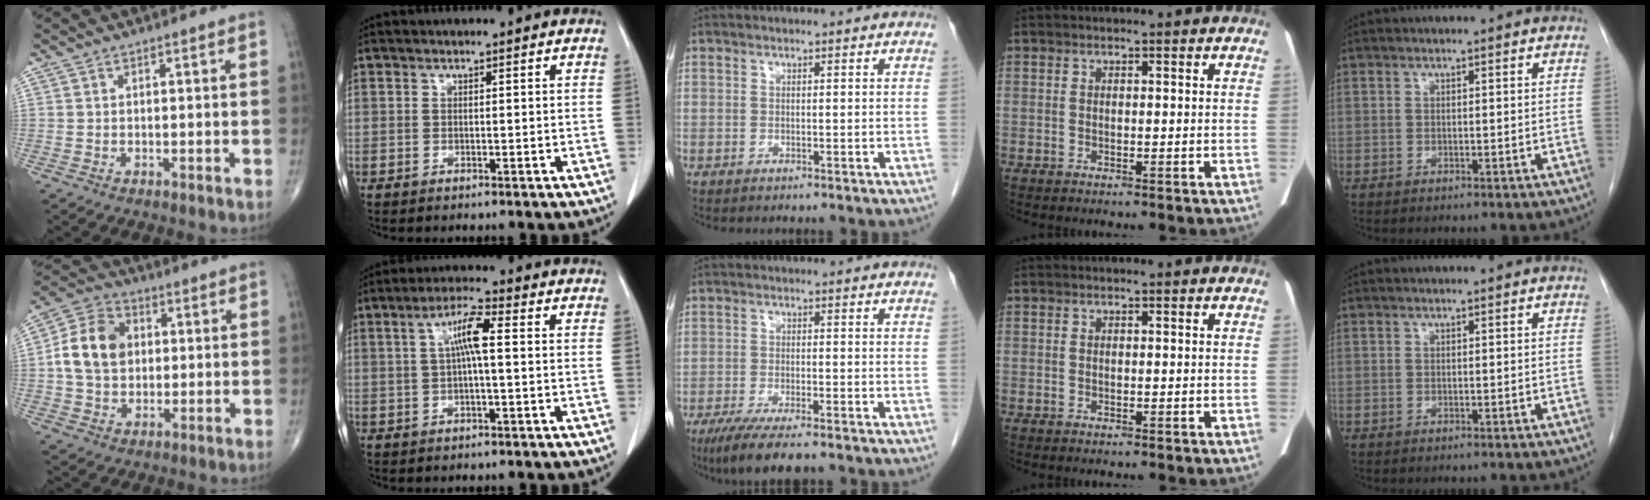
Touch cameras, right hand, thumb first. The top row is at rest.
{"thumb": {"total": 11.7, "force": [1.0, 9.0, 7.5], "torque": [-0.119, 0.016, 0.012]}, "index": {"total": 5.6, "force": [0.8, 0.6, 5.5], "torque": [-0.105, 0.014, 0.014]}, "middle": {"total": 7.9, "force": [-6.0, 0.9, 5.1], "torque": [-0.083, -0.019, -0.096]}}